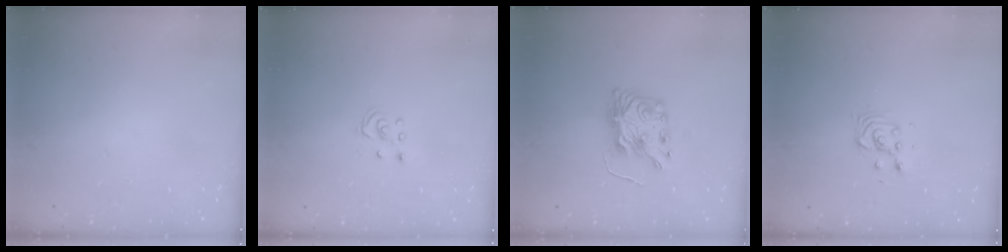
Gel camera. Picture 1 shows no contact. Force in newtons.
{"total": 2.5, "press": 2.5, "slide": 0.2}
{"total": 8.5, "press": 8.4, "slide": 0.4}
{"total": 3.4, "press": 3.4, "slide": 0.4}